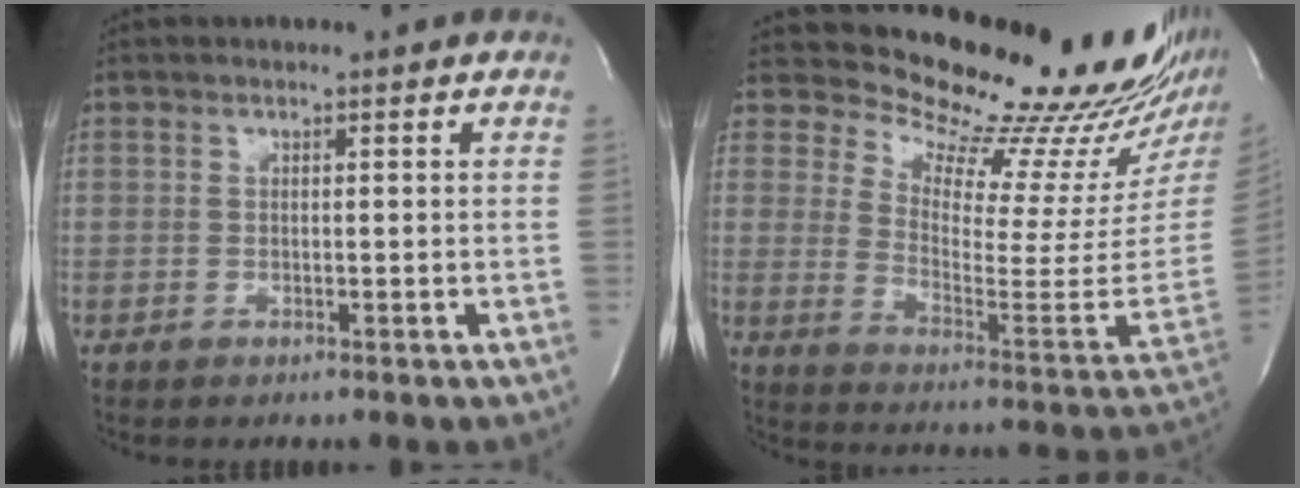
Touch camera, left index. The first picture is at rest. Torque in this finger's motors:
{"motor_torque": [1.10, -1.04, 0.27, 0.02]}